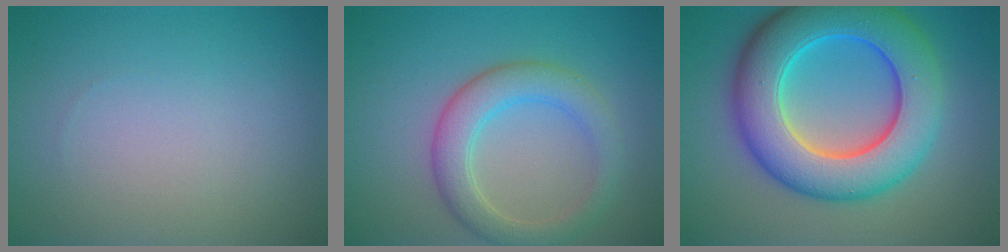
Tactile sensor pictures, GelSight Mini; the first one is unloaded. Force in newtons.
{"total": 4.4, "press": 4.4, "slide": 0.2}
{"total": 11.3, "press": 11.3, "slide": 0.1}